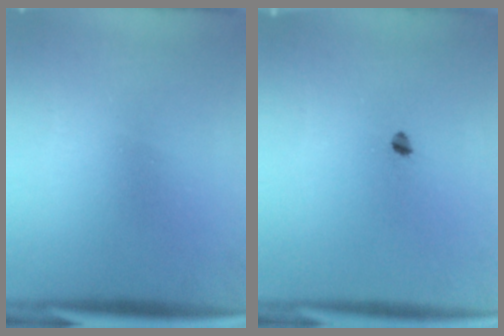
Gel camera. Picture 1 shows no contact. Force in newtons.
{"total": 1.4}